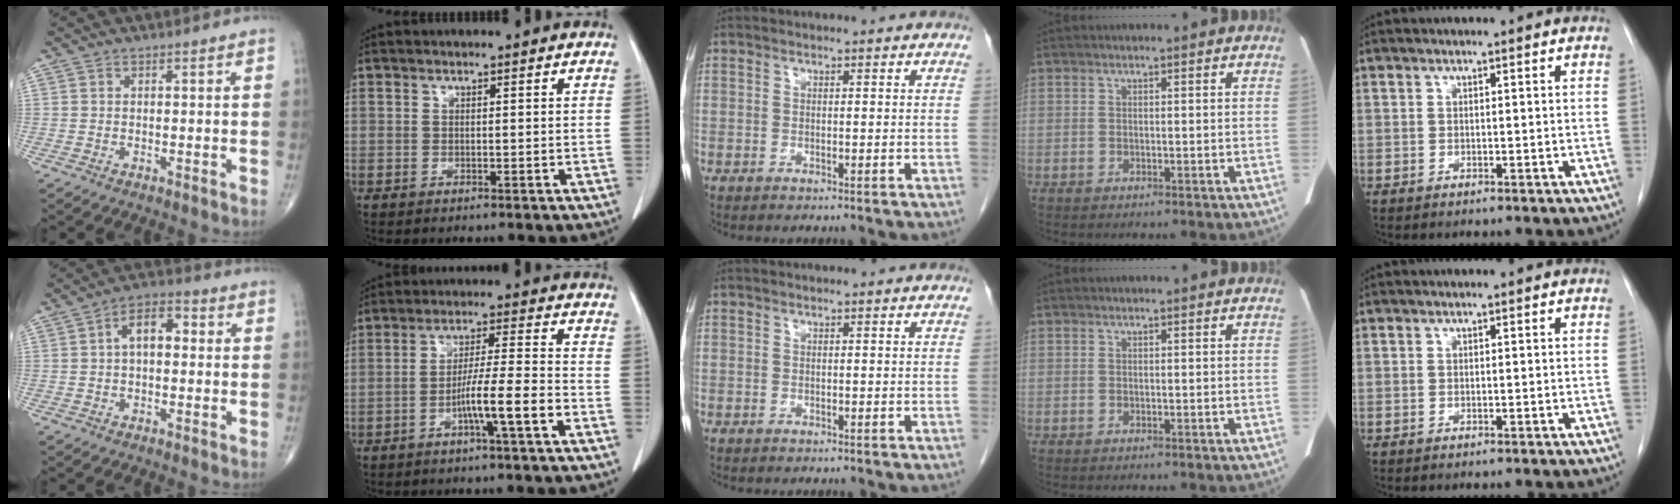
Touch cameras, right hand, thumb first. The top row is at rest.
{"thumb": {"total": 7.3, "force": [0.7, 4.1, 5.9], "torque": [-0.084, 0.027, 0.003]}, "index": {"total": 7.5, "force": [-3.4, -0.6, 6.7], "torque": [-0.119, 0.009, -0.059]}}